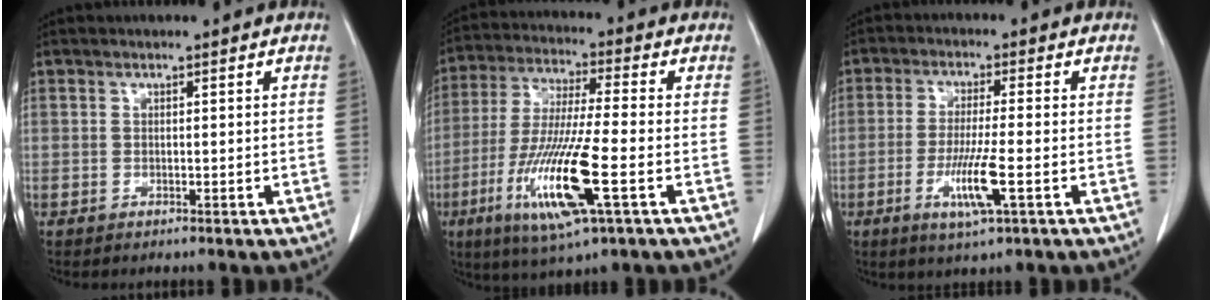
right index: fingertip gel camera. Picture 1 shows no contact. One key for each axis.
{"total": 15.2, "fx": -5.0, "fy": 0.8, "fz": 14.3, "tx": -0.291, "ty": -0.025, "tz": -0.089}
{"total": 7.1, "fx": -2.3, "fy": -0.1, "fz": 6.7, "tx": -0.128, "ty": -0.016, "tz": -0.039}